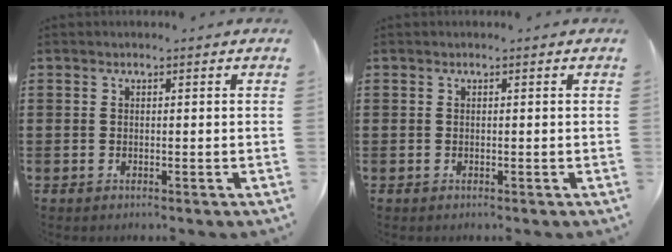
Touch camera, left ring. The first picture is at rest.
{"total": 0.0}